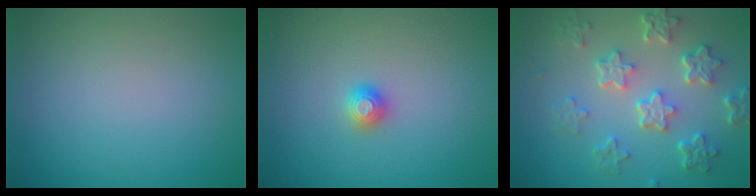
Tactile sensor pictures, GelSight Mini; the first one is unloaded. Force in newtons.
{"total": 1.2, "press": 1.2, "slide": 0.1}
{"total": 6.1, "press": 4.6, "slide": 4.0}